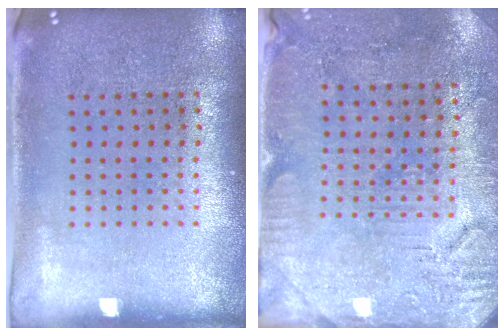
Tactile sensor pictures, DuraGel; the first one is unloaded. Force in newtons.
{"total": 3.1, "press": 2.9, "slide": 1.1}